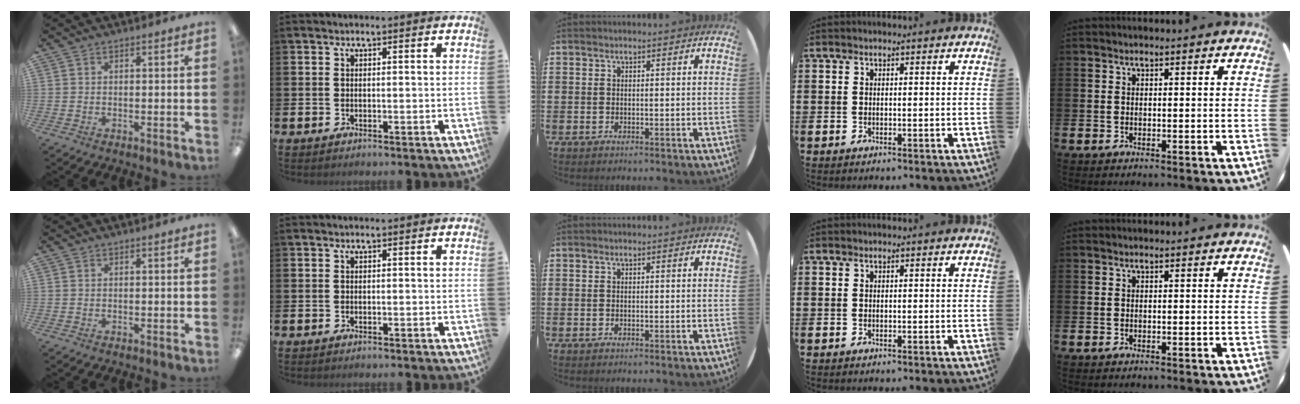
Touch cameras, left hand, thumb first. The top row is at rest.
{}